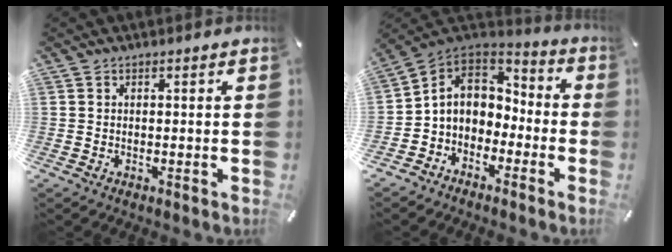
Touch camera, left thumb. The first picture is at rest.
{"total": 7.7, "force": [-1.1, 7.1, 2.8], "torque": [-0.072, 0.013, -0.016]}